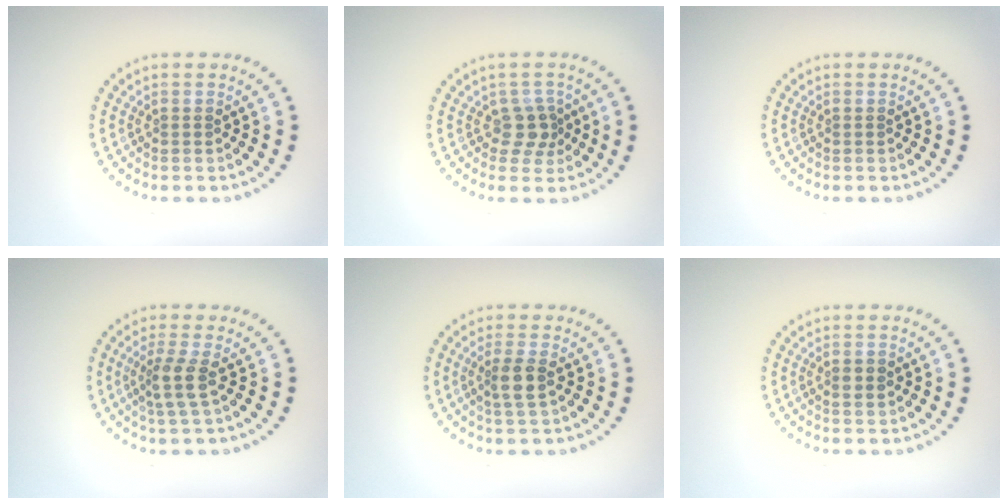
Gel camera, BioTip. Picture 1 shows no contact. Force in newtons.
{"total": 2.3, "press": 1.9, "slide": 1.4}
{"total": 0.0}
{"total": 2.4, "press": 2.0, "slide": 1.4}
{"total": 2.2, "press": 1.9, "slide": 1.1}
{"total": 1.2, "press": 1.1, "slide": 0.3}